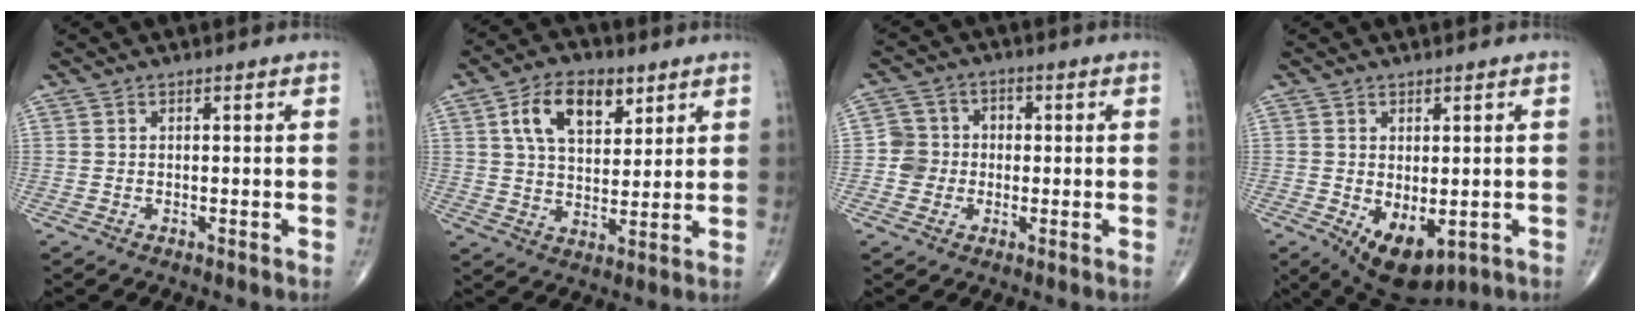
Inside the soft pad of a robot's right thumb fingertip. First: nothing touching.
{"total": 11.6, "force": [5.1, 6.6, 8.0], "torque": [-0.114, -0.014, 0.091]}
{"total": 5.5, "force": [-0.6, 5.3, 1.2], "torque": [0.013, 0.016, -0.021]}
{"total": 8.6, "force": [-2.3, 4.6, 6.9], "torque": [-0.095, -0.008, -0.016]}